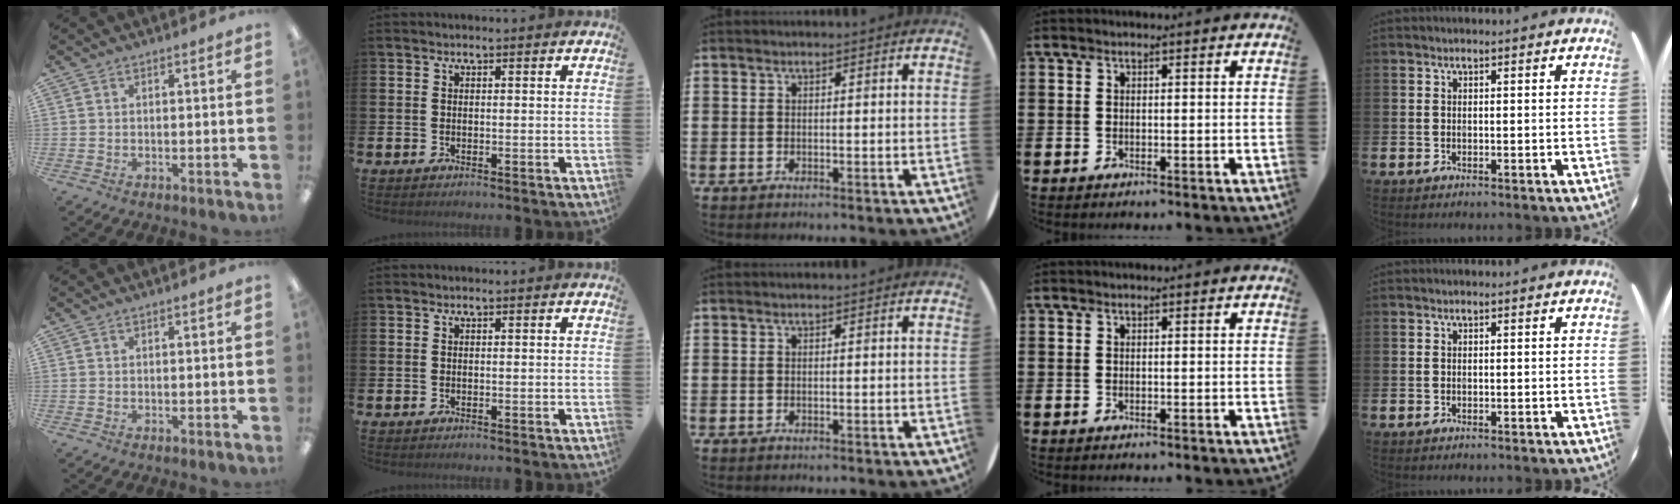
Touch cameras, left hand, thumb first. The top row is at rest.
{}